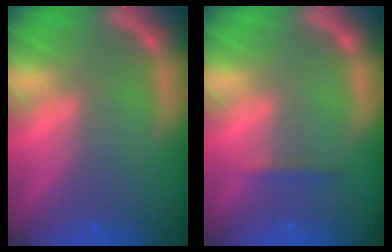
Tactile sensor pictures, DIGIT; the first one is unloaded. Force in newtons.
{"total": 0.9}